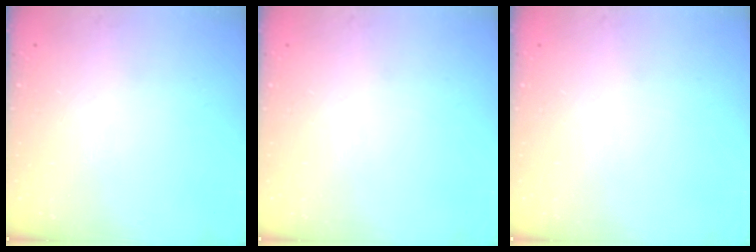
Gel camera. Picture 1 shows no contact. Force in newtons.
{"total": 0.0}
{"total": 0.0}